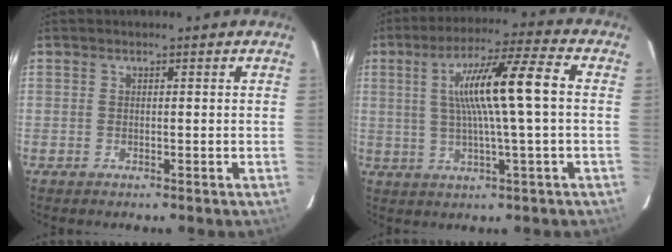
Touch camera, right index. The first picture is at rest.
{"total": 12.3, "force": [1.4, -0.2, 12.2], "torque": [-0.215, 0.016, 0.022]}